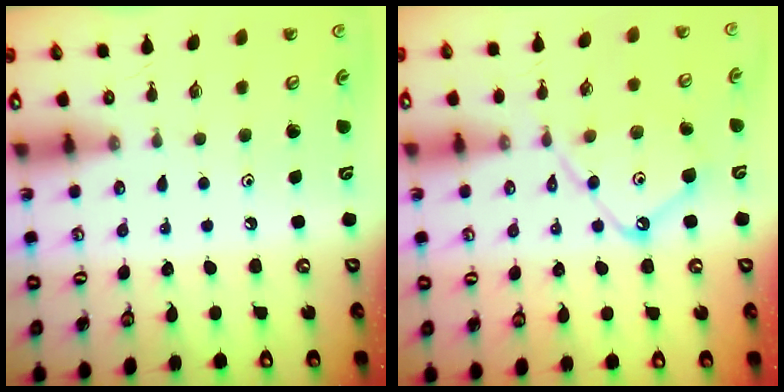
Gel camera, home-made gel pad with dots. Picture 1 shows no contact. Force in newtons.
{"total": 10.9, "press": 10.8, "slide": 1.0}